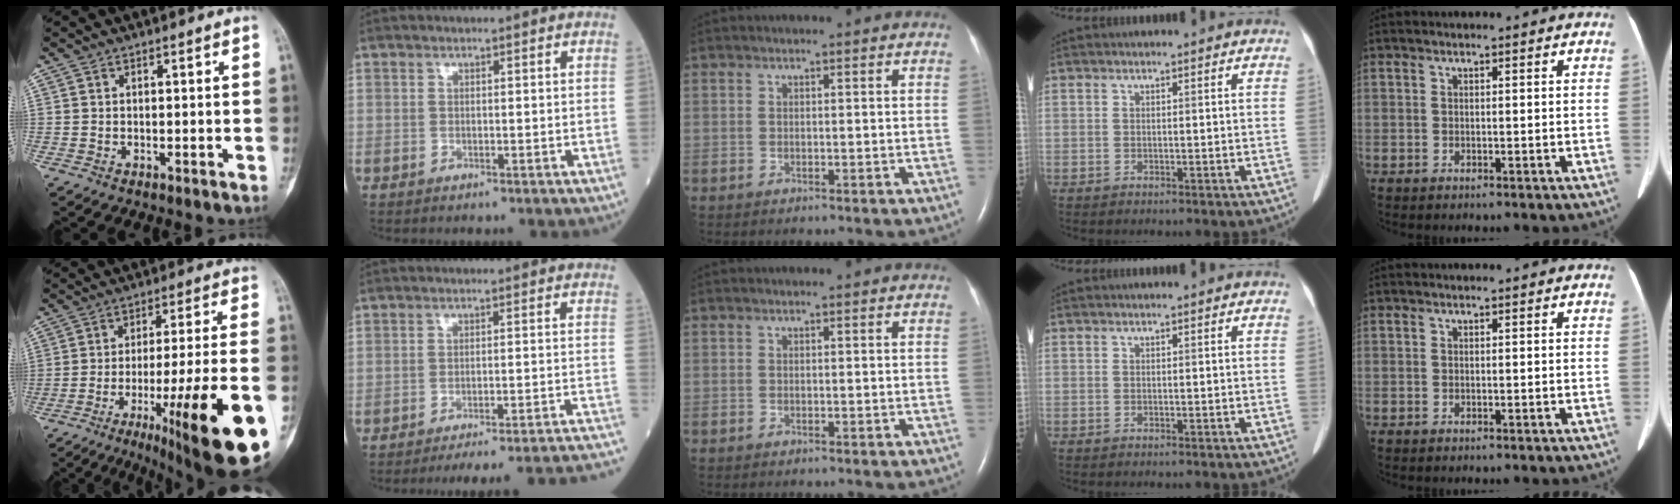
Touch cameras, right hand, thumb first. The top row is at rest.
{"thumb": {"total": 24.2, "force": [-10.8, 2.9, 21.4], "torque": [-0.253, 0.035, -0.154]}, "index": {"total": 22.6, "force": [-21.3, -1.6, 7.2], "torque": [-0.036, -0.018, -0.263]}}